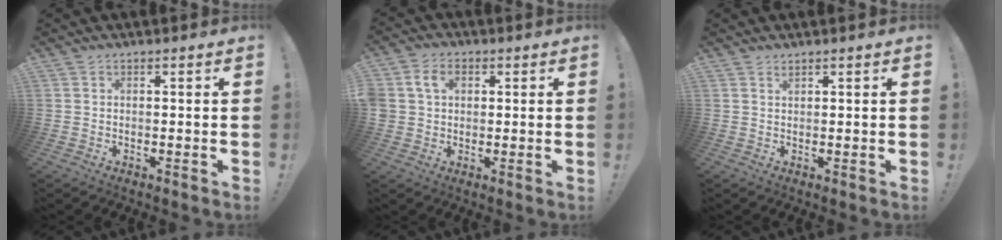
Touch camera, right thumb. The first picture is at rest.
{"total": 6.6, "force": [1.8, 5.1, 3.7], "torque": [-0.074, 0.013, 0.035]}
{"total": 0.9, "force": [0.8, 0.2, 0.3], "torque": [0.001, -0.003, 0.014]}